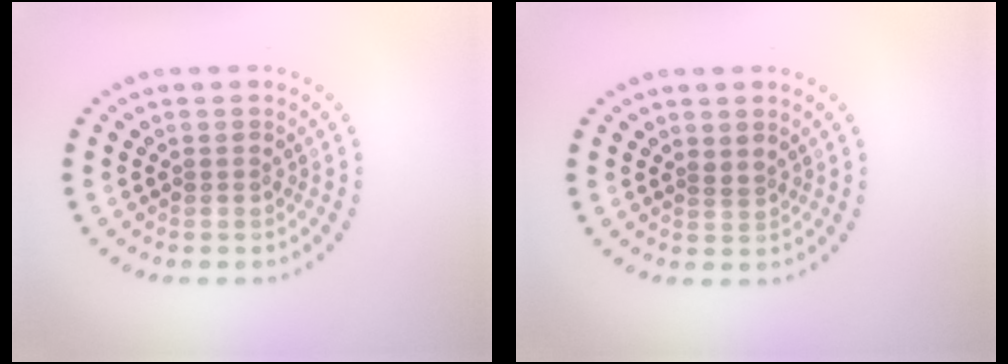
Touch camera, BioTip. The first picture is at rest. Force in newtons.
{"total": 0.6, "press": 0.4, "slide": 0.4}